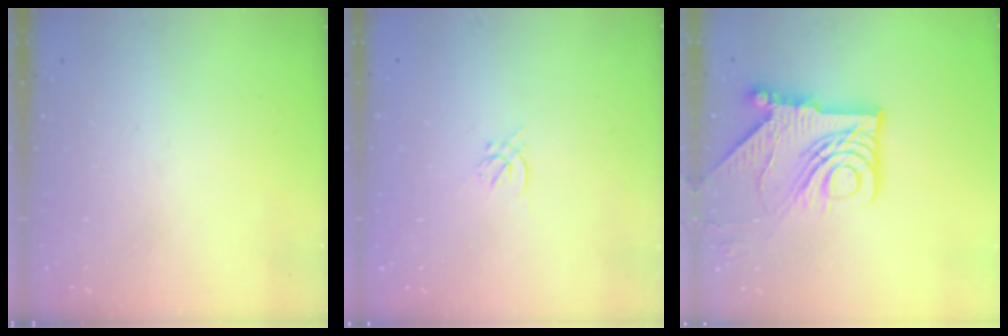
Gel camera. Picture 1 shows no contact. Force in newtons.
{"total": 1.0, "press": 0.9, "slide": 0.4}
{"total": 13.8, "press": 13.7, "slide": 1.8}